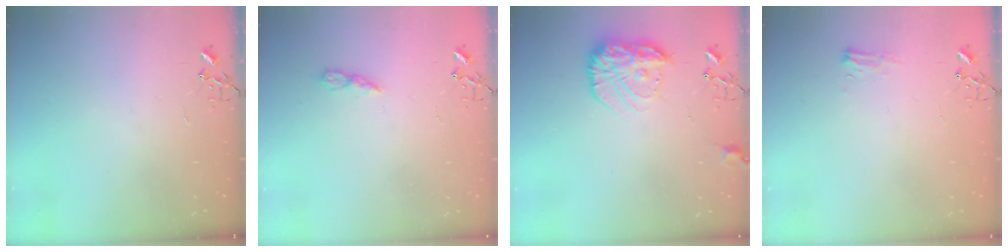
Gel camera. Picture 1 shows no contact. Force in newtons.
{"total": 5.8, "press": 5.7, "slide": 0.6}
{"total": 15.1, "press": 15.0, "slide": 1.0}
{"total": 7.3, "press": 7.2, "slide": 0.9}